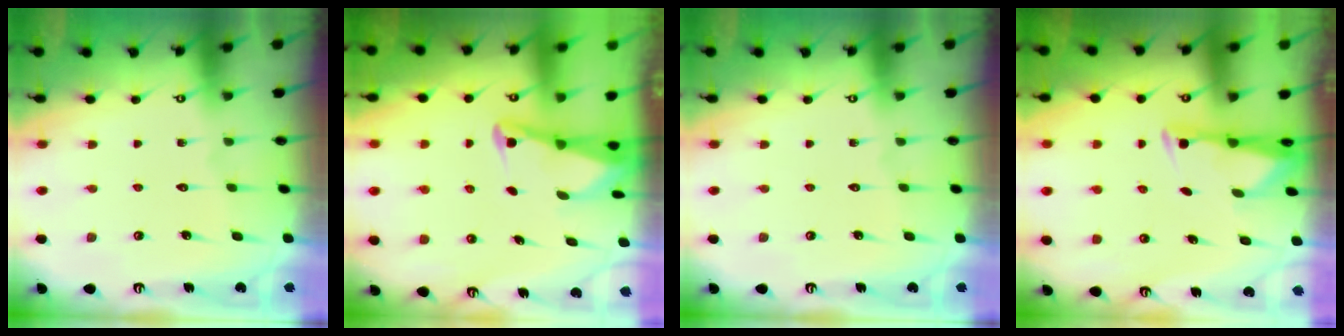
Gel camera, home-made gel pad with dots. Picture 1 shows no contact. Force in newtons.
{"total": 2.3, "press": 2.3, "slide": 0.2}
{"total": 0.0}
{"total": 2.8, "press": 2.8, "slide": 0.4}